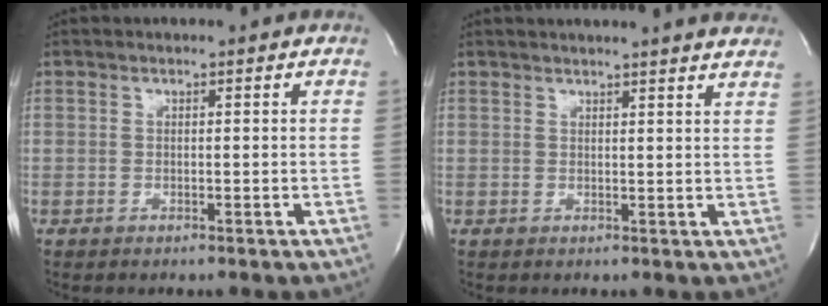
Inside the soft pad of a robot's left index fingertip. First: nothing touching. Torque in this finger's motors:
{"motor_torque": [0.08, -0.18, 0.55, 0.10]}